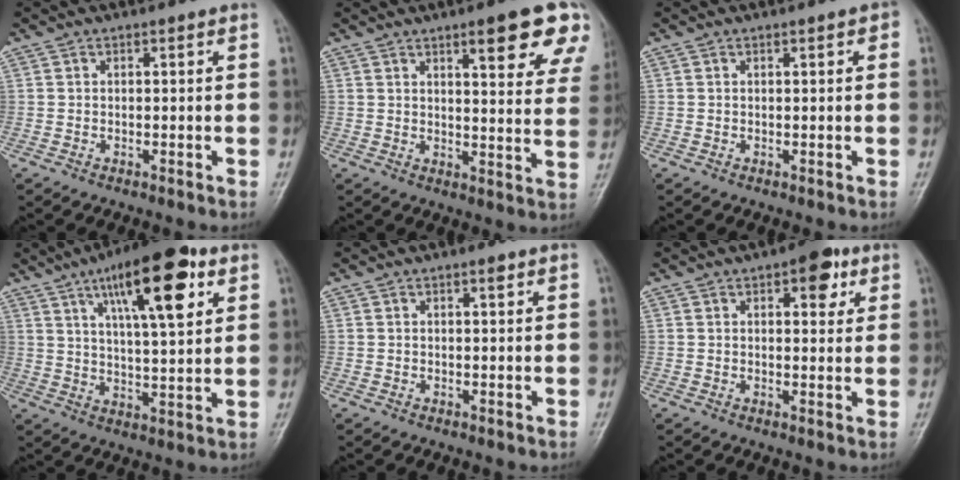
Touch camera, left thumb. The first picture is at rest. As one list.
[{"total": 13.9, "force": [8.0, 3.3, 10.9], "torque": [-0.106, -0.037, 0.099]}, {"total": 1.3, "force": [0.4, 0.4, 1.1], "torque": [-0.013, 0.002, 0.004]}, {"total": 17.5, "force": [8.3, 5.3, 14.5], "torque": [-0.202, -0.023, 0.130]}, {"total": 1.3, "force": [0.8, 0.4, 0.9], "torque": [-0.012, -0.002, 0.011]}, {"total": 6.6, "force": [3.3, 3.2, 4.8], "torque": [-0.036, -0.009, 0.035]}]